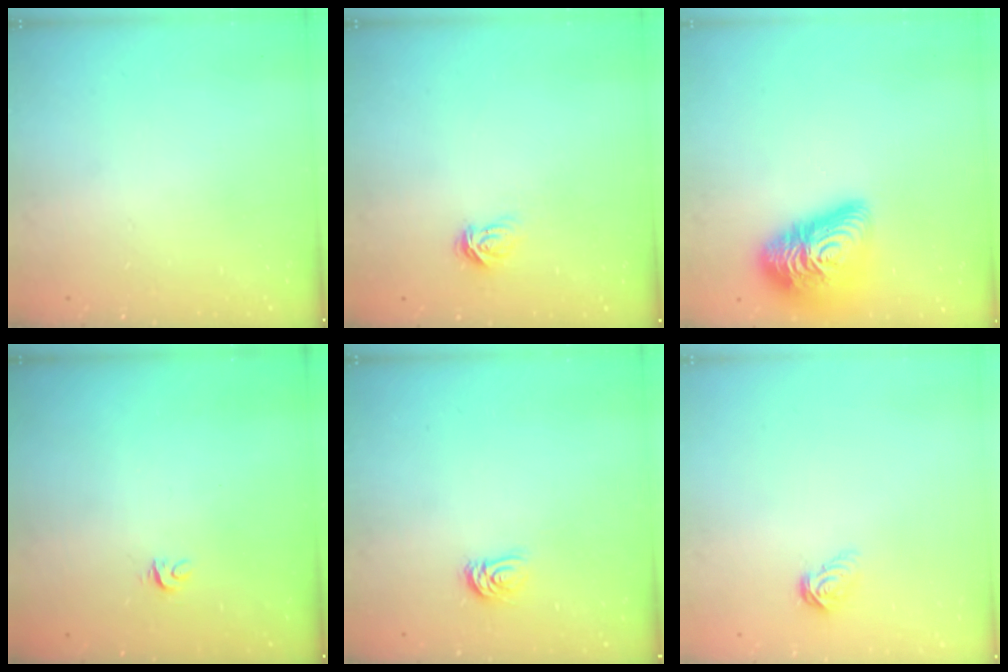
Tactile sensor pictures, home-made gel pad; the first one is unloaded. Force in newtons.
{"total": 3.4, "press": 3.3, "slide": 0.4}
{"total": 19.5, "press": 19.5, "slide": 1.0}
{"total": 3.9, "press": 3.9, "slide": 0.2}
{"total": 3.6, "press": 3.6, "slide": 0.6}
{"total": 4.7, "press": 4.7, "slide": 0.4}